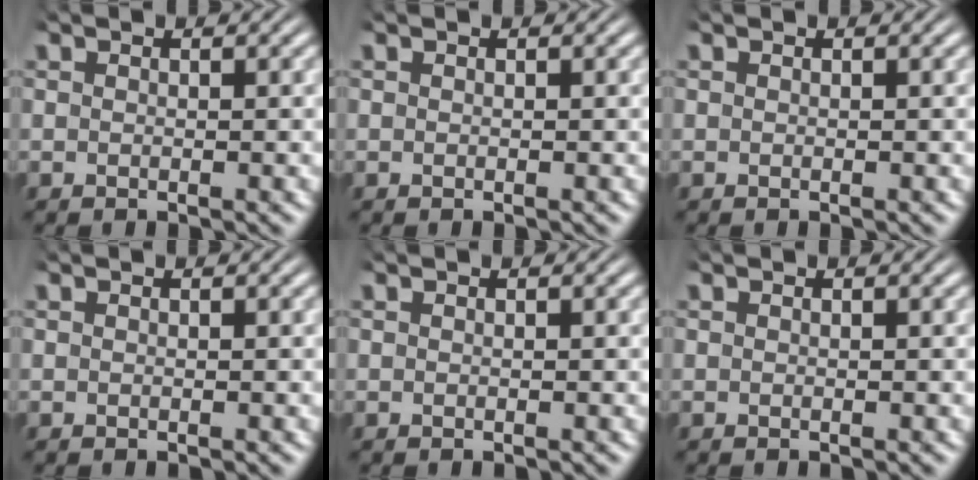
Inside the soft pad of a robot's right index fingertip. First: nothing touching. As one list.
[{"total": 0.0}, {"total": 0.0}, {"total": 0.0}, {"total": 0.0}, {"total": 0.0}]